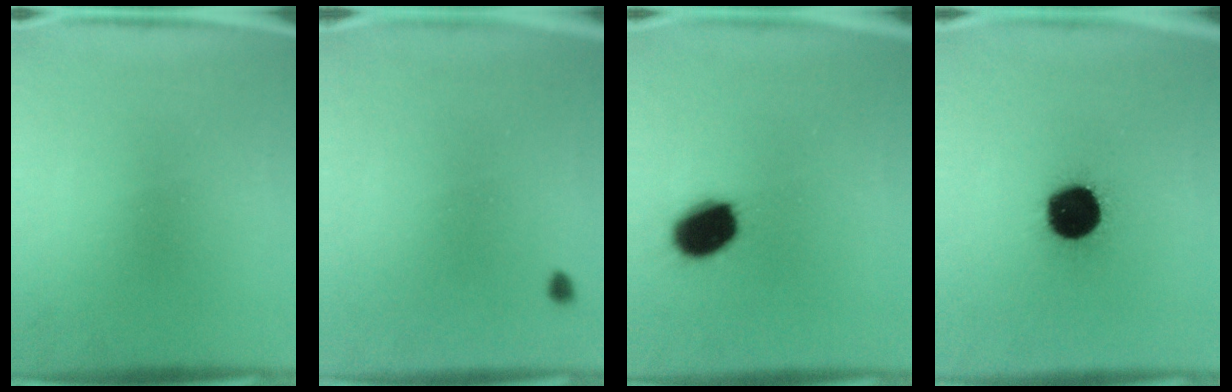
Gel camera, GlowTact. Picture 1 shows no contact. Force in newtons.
{"total": 0.9}
{"total": 11.8}
{"total": 17.6}